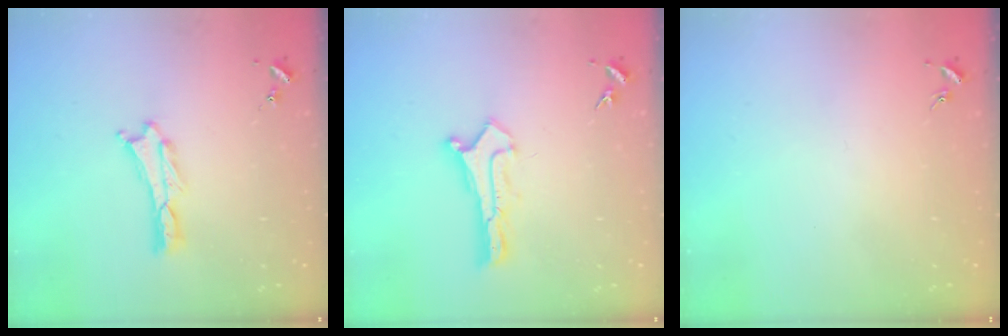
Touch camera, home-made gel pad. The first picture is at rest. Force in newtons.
{"total": 0.8, "press": 0.8, "slide": 0.0}
{"total": 0.0}